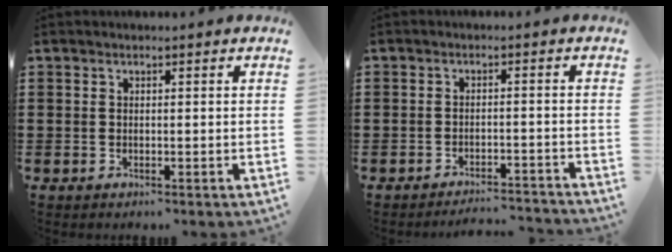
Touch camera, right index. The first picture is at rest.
{"total": 3.0, "force": [-3.0, 0.1, 0.0], "torque": [-0.005, 0.000, -0.065]}